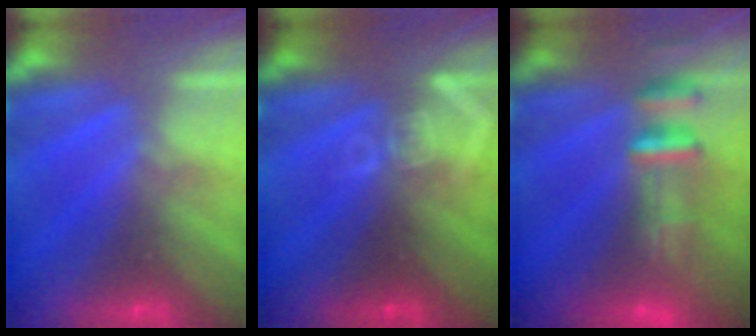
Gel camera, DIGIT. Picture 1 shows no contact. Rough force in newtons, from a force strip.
{"total": 2.9}
{"total": 6.9}